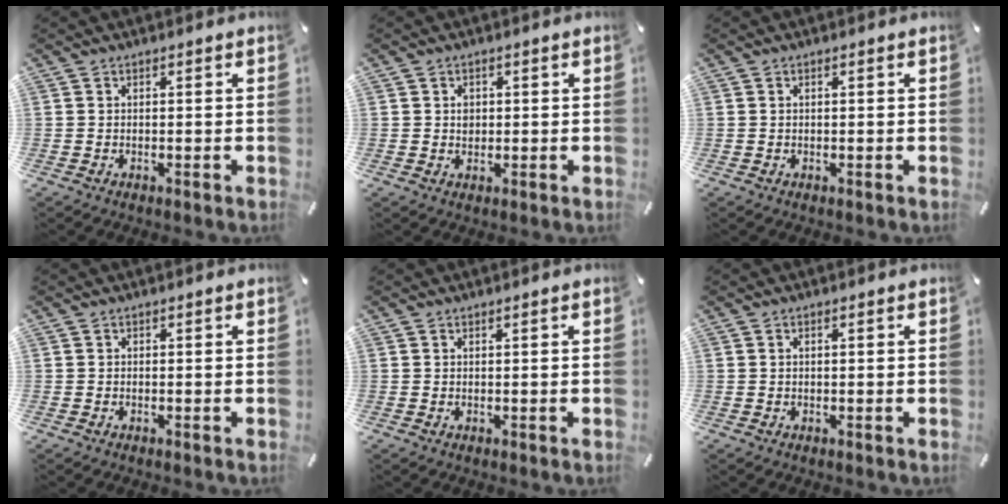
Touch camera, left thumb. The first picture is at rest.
{"total": 2.0, "force": [0.3, 1.7, 0.9], "torque": [-0.013, 0.002, 0.003]}
{"total": 0.6, "force": [0.1, 0.1, 0.6], "torque": [-0.012, 0.000, 0.002]}
{"total": 0.0}
{"total": 0.0}
{"total": 0.8, "force": [0.1, 0.1, 0.8], "torque": [-0.015, 0.000, 0.002]}